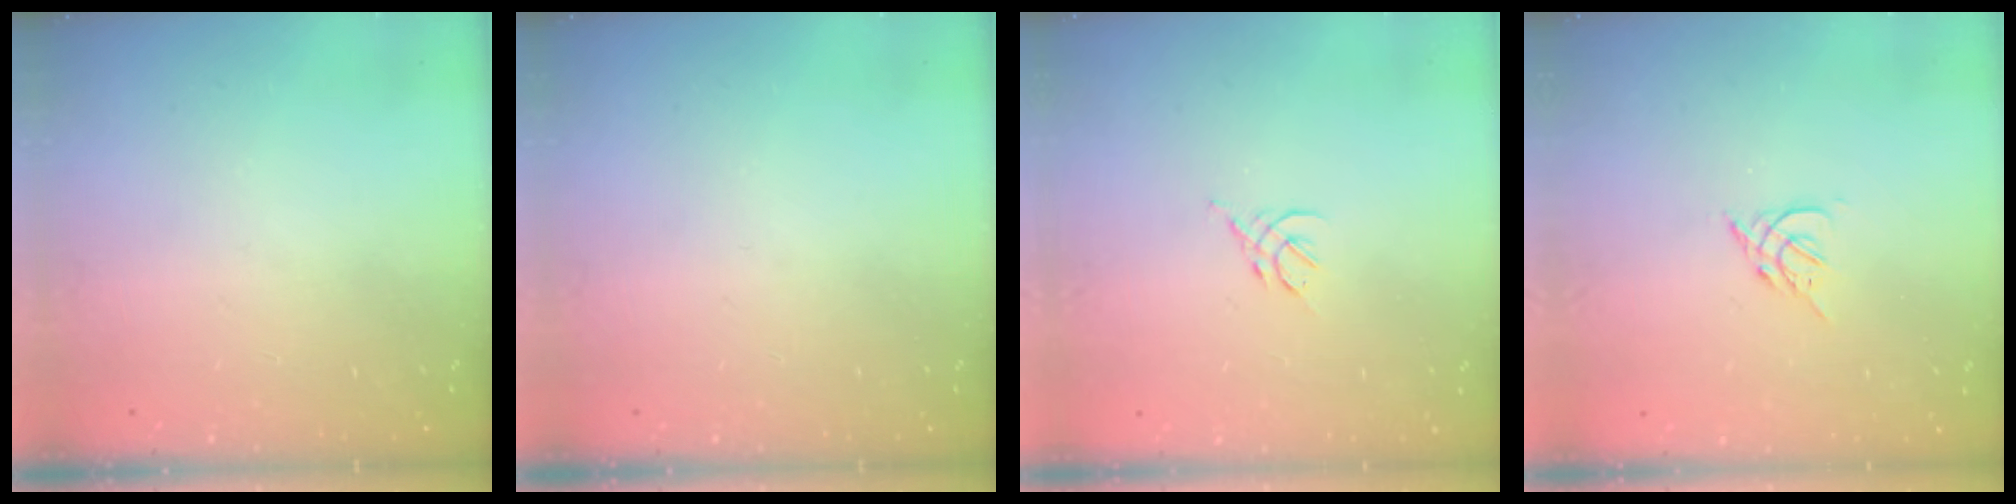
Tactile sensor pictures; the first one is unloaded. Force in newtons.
{"total": 0.0}
{"total": 3.8, "press": 3.7, "slide": 0.8}
{"total": 3.9, "press": 3.8, "slide": 0.9}